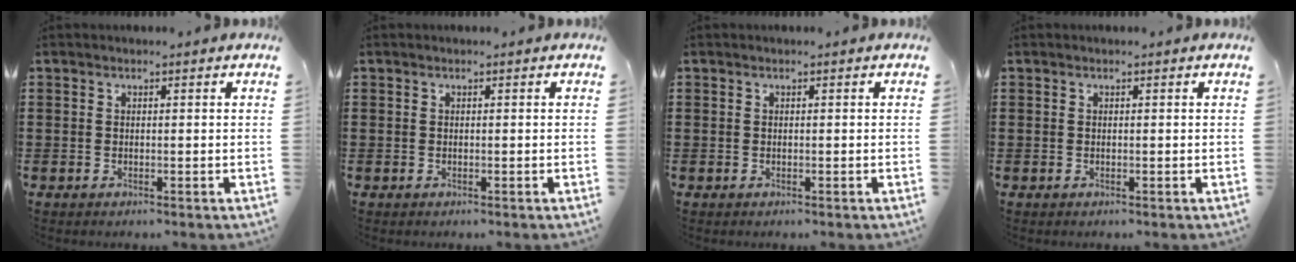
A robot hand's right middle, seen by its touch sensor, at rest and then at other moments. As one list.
[{"total": 0.0}, {"total": 0.0}, {"total": 0.0}]